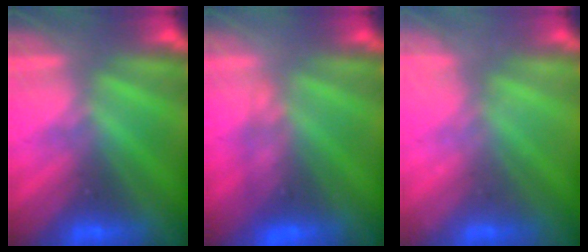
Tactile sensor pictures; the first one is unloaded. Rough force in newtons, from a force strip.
{"total": 4.2}
{"total": 2.1}